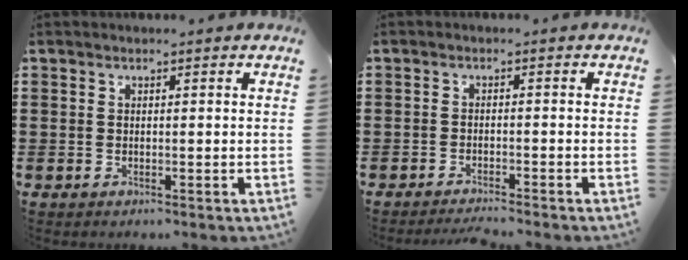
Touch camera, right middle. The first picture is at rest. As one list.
[{"total": 1.8, "force": [-1.8, -0.2, 0.3], "torque": [-0.007, 0.001, -0.036]}]